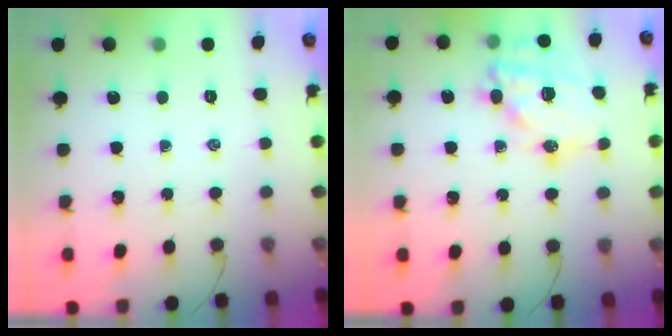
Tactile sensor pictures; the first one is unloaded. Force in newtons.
{"total": 16.0, "press": 15.8, "slide": 2.9}